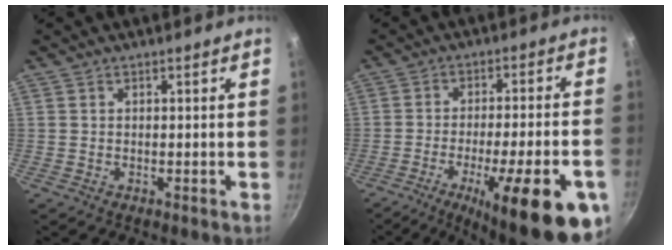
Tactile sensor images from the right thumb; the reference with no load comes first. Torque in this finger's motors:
{"motor_torque": [0.44, 1.00, 1.80, -0.97, 0.19]}